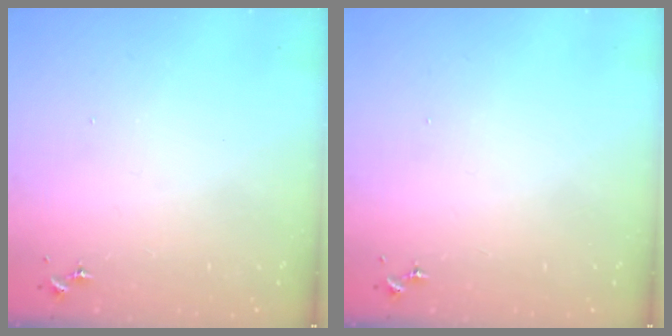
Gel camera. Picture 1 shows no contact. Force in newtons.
{"total": 0.0}